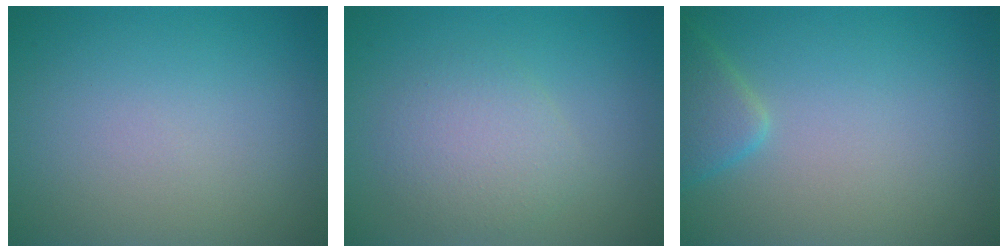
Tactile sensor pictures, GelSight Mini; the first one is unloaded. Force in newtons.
{"total": 3.0, "press": 3.0, "slide": 0.0}
{"total": 2.4, "press": 2.4, "slide": 0.1}